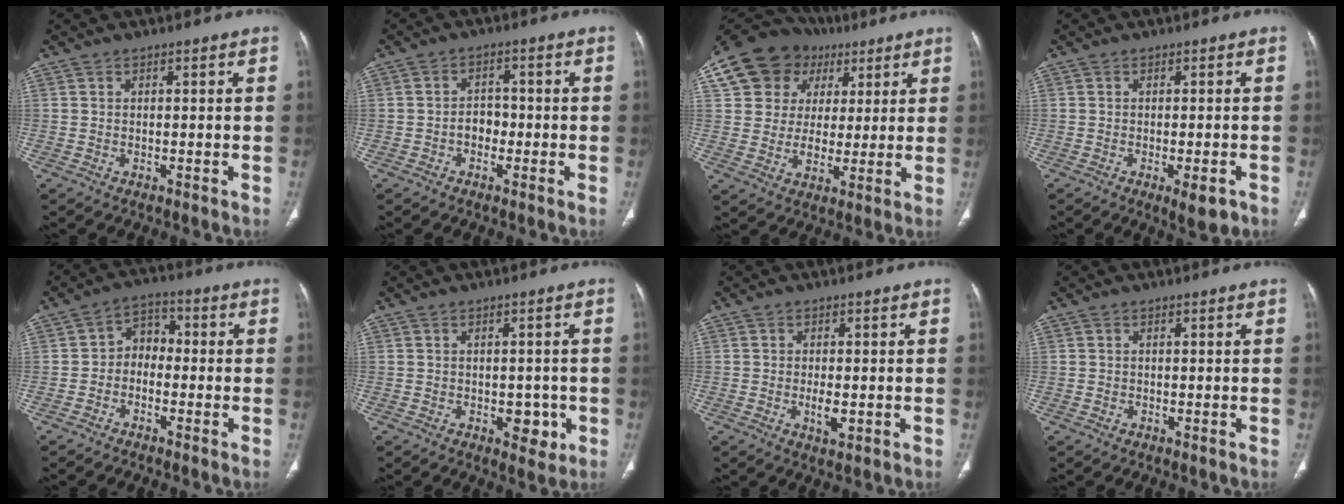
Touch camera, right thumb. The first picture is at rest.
{"total": 3.1, "force": [-1.1, 2.4, 1.6], "torque": [-0.010, 0.014, -0.024]}
{"total": 17.3, "force": [6.6, 14.6, 6.3], "torque": [-0.084, 0.030, 0.120]}
{"total": 4.6, "force": [-2.0, 1.4, 3.9], "torque": [-0.050, -0.005, -0.021]}
{"total": 5.1, "force": [-1.4, 4.0, 2.9], "torque": [-0.024, 0.030, -0.039]}
{"total": 4.3, "force": [-1.3, 2.7, 3.1], "torque": [-0.016, 0.002, -0.010]}
{"total": 3.2, "force": [-0.7, 1.4, 2.8], "torque": [-0.049, -0.004, -0.010]}
{"total": 0.0}